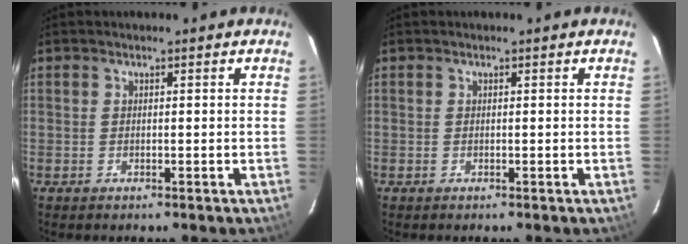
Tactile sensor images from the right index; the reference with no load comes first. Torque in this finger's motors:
{"motor_torque": [0.00, 0.00, 0.03, 0.00]}